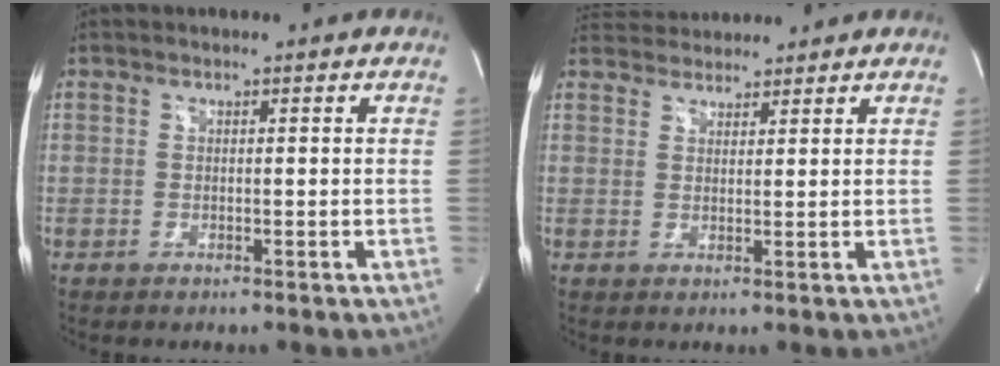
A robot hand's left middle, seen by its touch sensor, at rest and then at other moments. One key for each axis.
{"total": 5.8, "fx": 5.6, "fy": 1.3, "fz": 0.9, "tx": -0.020, "ty": 0.035, "tz": 0.093}